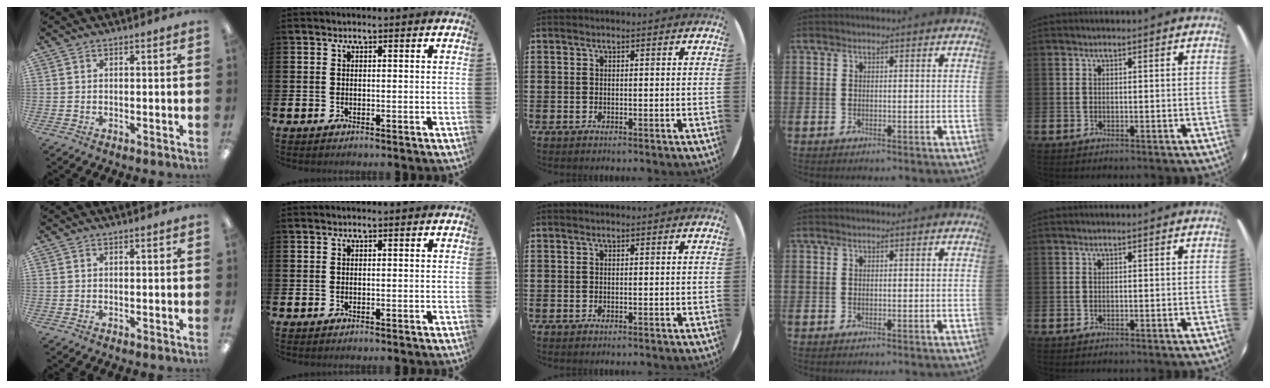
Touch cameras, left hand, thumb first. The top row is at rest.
{}